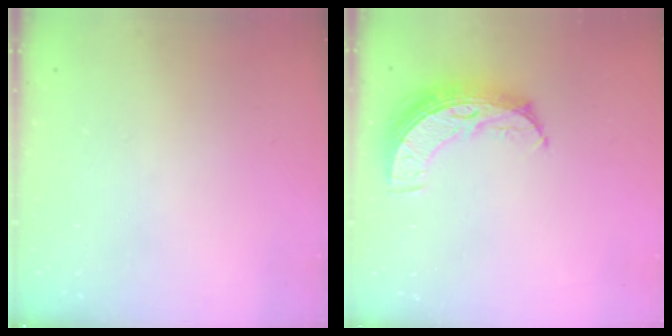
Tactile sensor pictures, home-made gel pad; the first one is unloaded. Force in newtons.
{"total": 9.4, "press": 9.4, "slide": 0.7}